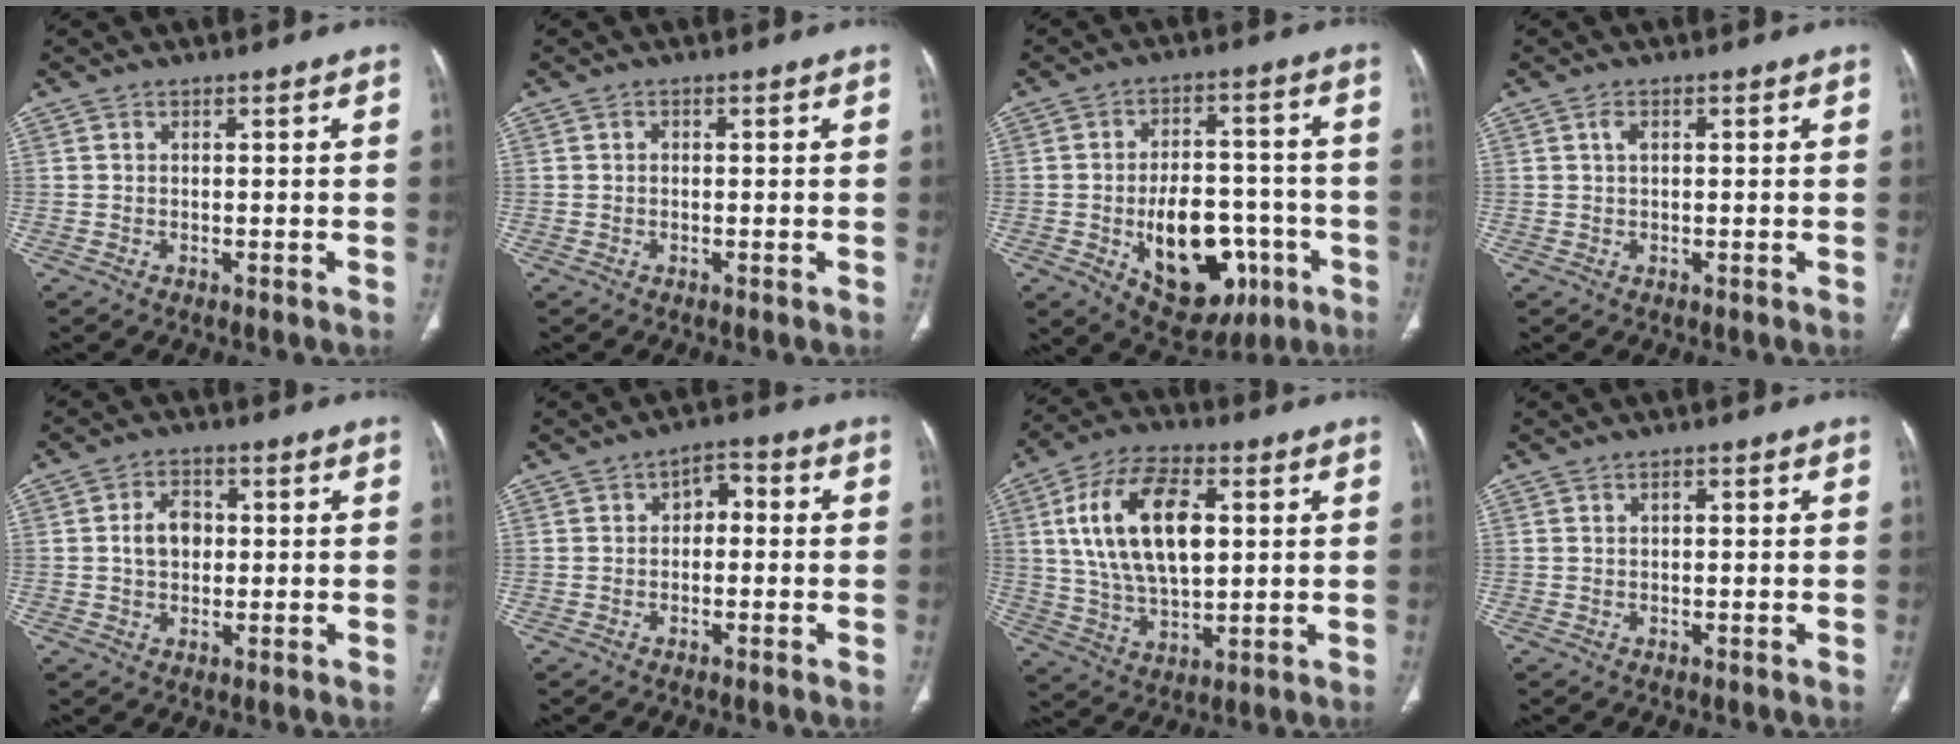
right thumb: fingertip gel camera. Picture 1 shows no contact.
{"total": 0.7, "force": [0.2, 0.5, 0.4], "torque": [-0.007, 0.005, 0.003]}
{"total": 18.3, "force": [-5.7, 11.0, 13.6], "torque": [-0.158, 0.031, -0.063]}
{"total": 1.6, "force": [0.6, 0.8, 1.2], "torque": [-0.025, 0.006, 0.012]}
{"total": 5.6, "force": [0.5, 4.1, 3.9], "torque": [-0.055, 0.009, 0.005]}
{"total": 4.1, "force": [0.3, 2.7, 3.1], "torque": [-0.028, 0.017, -0.007]}
{"total": 18.4, "force": [4.1, 9.7, 15.1], "torque": [-0.268, 0.000, 0.076]}
{"total": 1.1, "force": [0.5, 0.5, 0.9], "torque": [-0.016, 0.003, 0.008]}